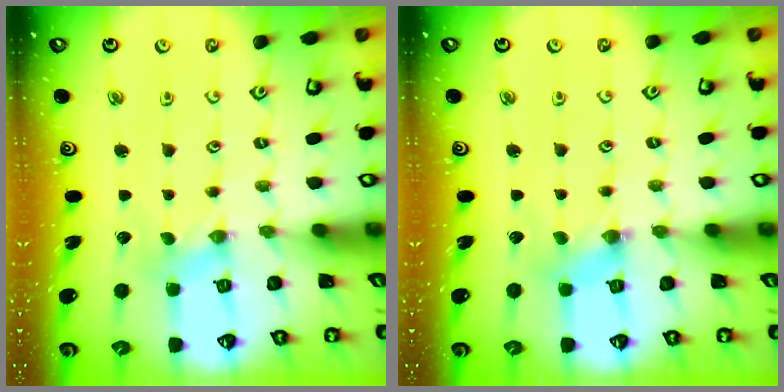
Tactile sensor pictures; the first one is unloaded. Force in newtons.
{"total": 1.5, "press": 1.4, "slide": 0.3}